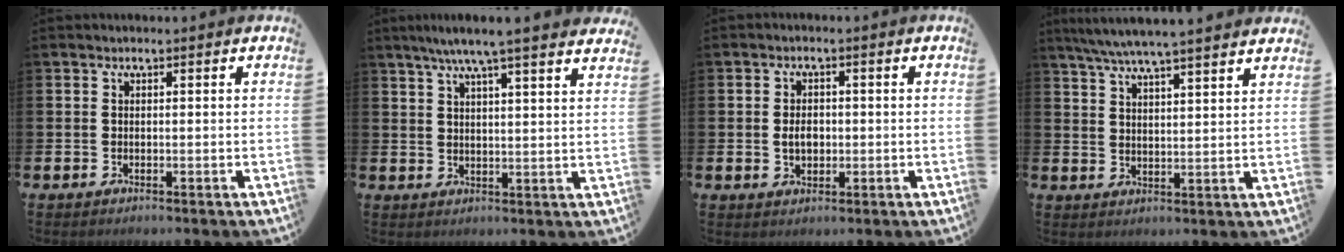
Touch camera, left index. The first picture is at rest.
{"total": 6.2, "force": [5.6, -0.4, 2.6], "torque": [-0.066, -0.019, 0.098]}
{"total": 2.8, "force": [-0.1, 2.0, 1.9], "torque": [-0.017, 0.000, -0.008]}
{"total": 6.3, "force": [6.0, -0.3, 2.0], "torque": [-0.065, -0.026, 0.108]}